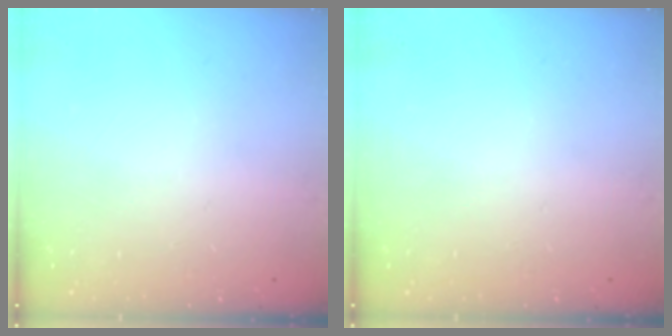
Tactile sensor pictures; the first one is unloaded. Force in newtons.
{"total": 0.0}